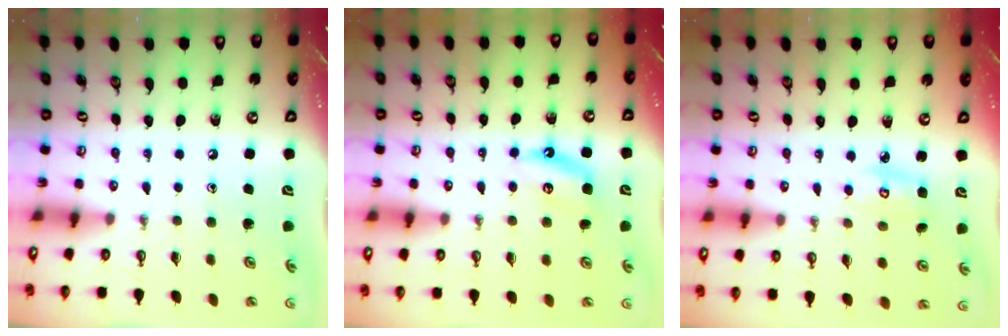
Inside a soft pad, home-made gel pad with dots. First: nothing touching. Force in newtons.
{"total": 5.4, "press": 5.4, "slide": 0.6}
{"total": 3.7, "press": 3.7, "slide": 0.5}